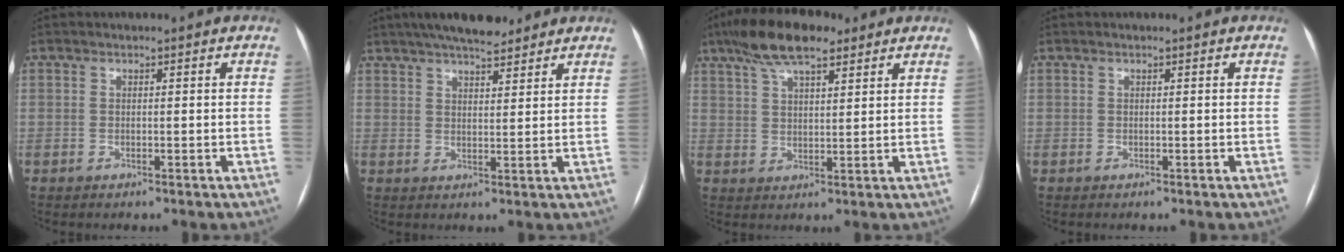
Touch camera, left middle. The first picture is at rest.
{"total": 10.4, "force": [8.6, 2.4, 5.3], "torque": [-0.083, 0.020, 0.132]}
{"total": 10.4, "force": [7.3, 3.1, 6.8], "torque": [-0.130, 0.023, 0.127]}
{"total": 0.0}